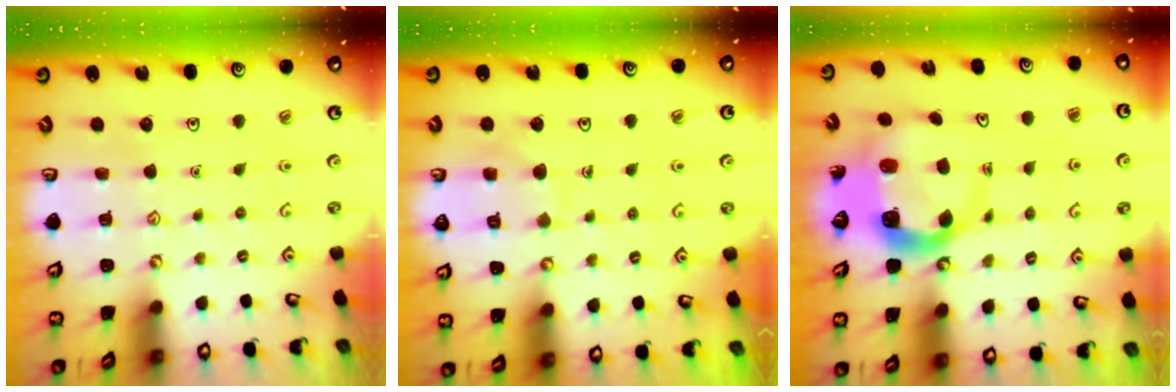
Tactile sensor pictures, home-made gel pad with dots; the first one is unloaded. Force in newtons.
{"total": 6.9, "press": 6.9, "slide": 0.6}
{"total": 7.8, "press": 7.7, "slide": 1.1}